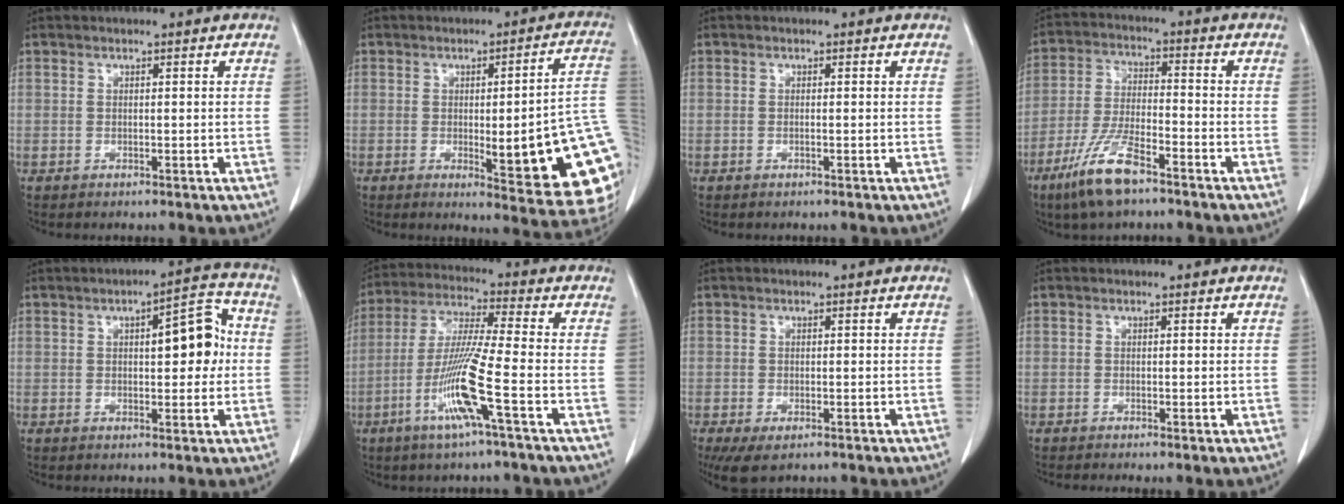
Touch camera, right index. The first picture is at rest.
{"total": 20.3, "force": [-3.0, 3.5, 19.8], "torque": [-0.160, 0.004, -0.021]}
{"total": 0.0}
{"total": 10.0, "force": [-6.6, 2.0, 7.3], "torque": [-0.153, -0.019, -0.127]}
{"total": 8.2, "force": [0.9, 2.8, 7.6], "torque": [-0.096, 0.026, 0.011]}
{"total": 11.6, "force": [-4.5, -1.1, 10.6], "torque": [-0.215, -0.013, -0.093]}
{"total": 4.5, "force": [-2.9, 1.8, 3.0], "torque": [-0.055, -0.013, -0.045]}
{"total": 0.6, "force": [-0.3, 0.0, 0.5], "torque": [-0.008, -0.001, -0.007]}